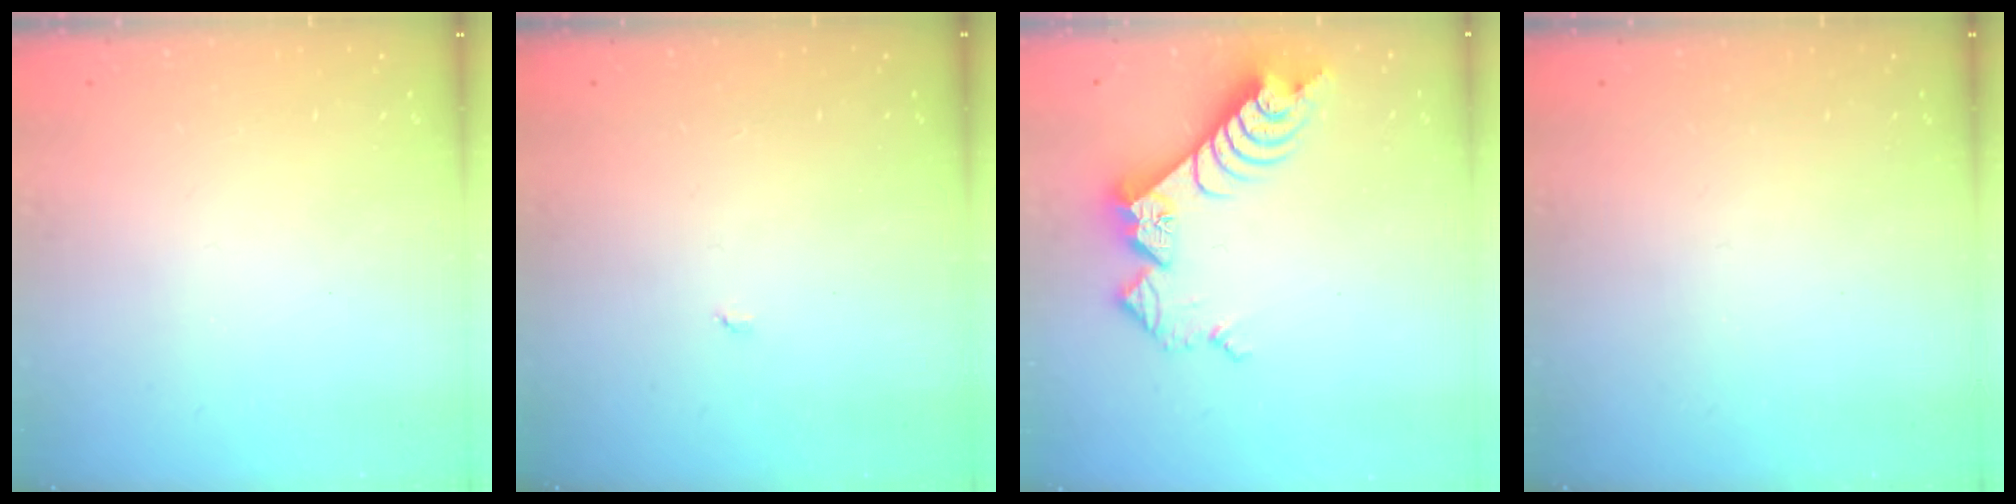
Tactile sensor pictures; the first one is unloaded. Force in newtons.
{"total": 2.9, "press": 2.9, "slide": 0.3}
{"total": 11.2, "press": 11.1, "slide": 1.4}
{"total": 0.0}